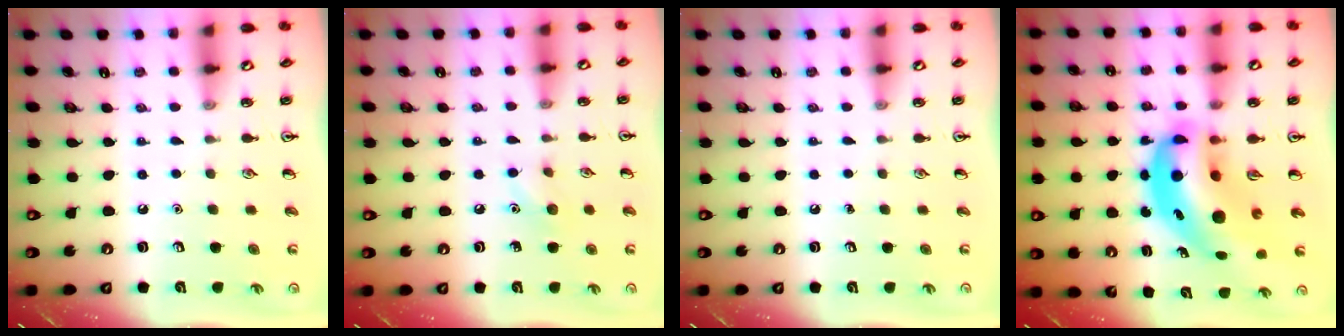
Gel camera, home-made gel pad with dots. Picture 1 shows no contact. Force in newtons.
{"total": 6.9, "press": 6.6, "slide": 1.9}
{"total": 0.0}
{"total": 15.8, "press": 15.0, "slide": 4.9}